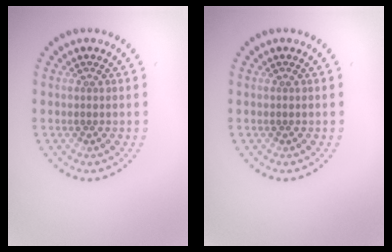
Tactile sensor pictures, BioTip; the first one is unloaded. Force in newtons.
{"total": 0.0}